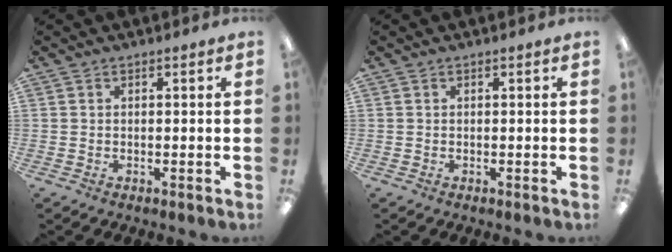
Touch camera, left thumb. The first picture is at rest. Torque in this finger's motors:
{"motor_torque": [0.00, 0.00, 0.00, 0.00, 0.00]}